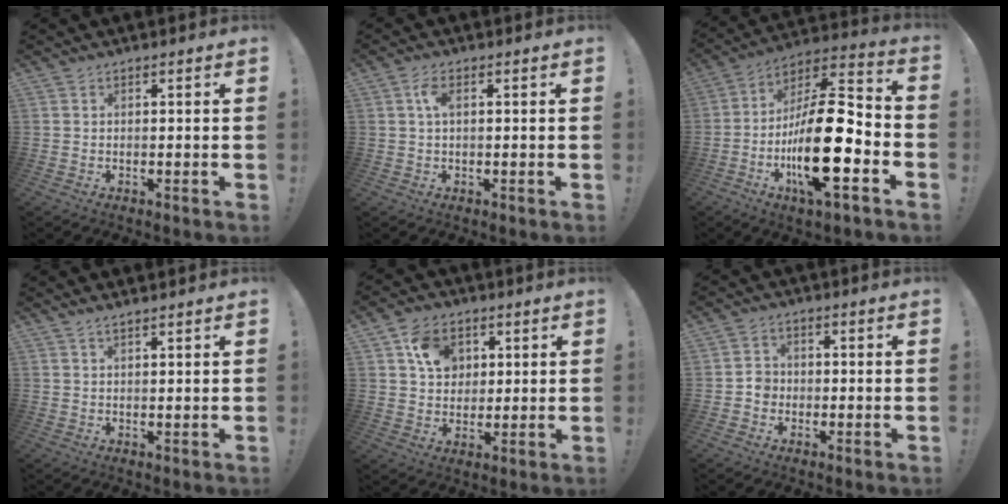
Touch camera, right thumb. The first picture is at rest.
{"total": 3.5, "force": [0.9, 1.6, 3.0], "torque": [-0.054, 0.004, 0.012]}
{"total": 23.3, "force": [-6.6, 7.1, 21.2], "torque": [-0.402, 0.026, -0.110]}
{"total": 1.7, "force": [1.6, 0.1, 0.3], "torque": [-0.006, -0.006, 0.029]}
{"total": 10.2, "force": [4.2, 8.1, 4.5], "torque": [-0.068, -0.009, 0.082]}
{"total": 3.8, "force": [-1.5, 3.1, 1.5], "torque": [-0.016, 0.013, -0.028]}